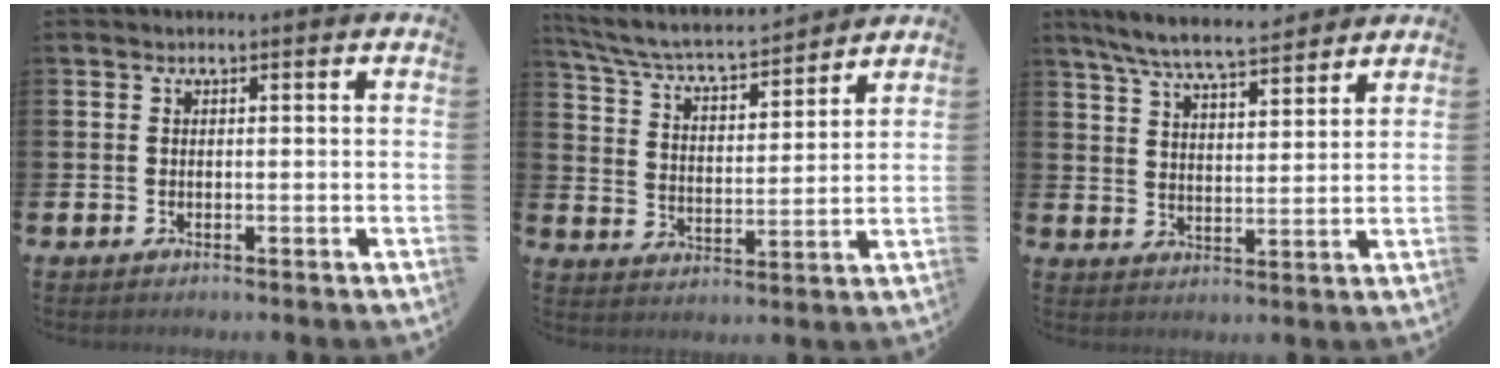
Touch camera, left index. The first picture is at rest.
{"total": 6.3, "force": [6.0, 0.9, 2.0], "torque": [-0.073, -0.044, 0.099]}
{"total": 7.5, "force": [7.0, 0.6, 2.5], "torque": [-0.076, -0.032, 0.127]}